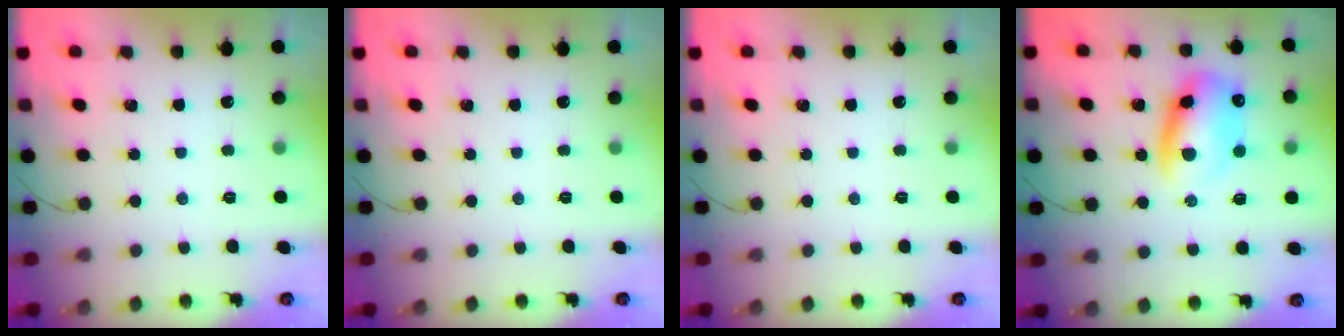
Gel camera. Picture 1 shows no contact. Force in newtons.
{"total": 0.0}
{"total": 0.0}
{"total": 11.8, "press": 11.5, "slide": 2.7}